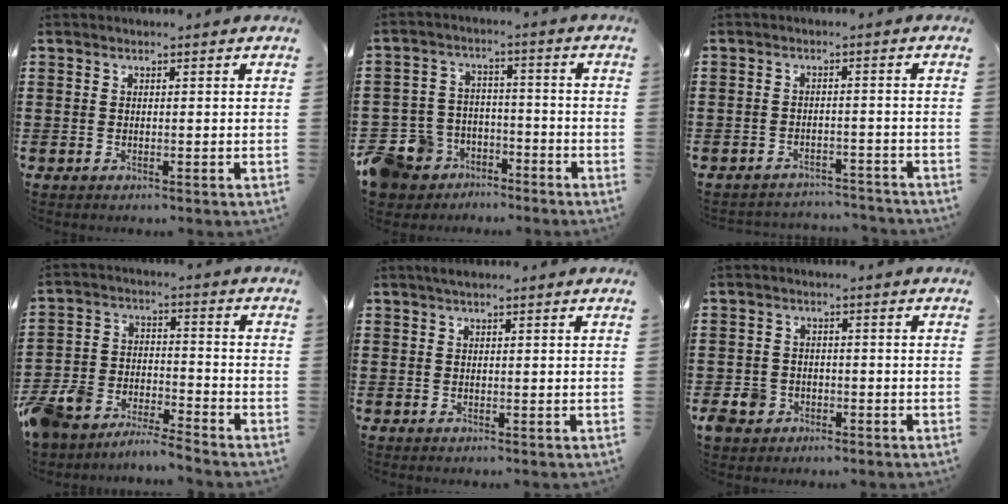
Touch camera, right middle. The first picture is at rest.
{"total": 8.7, "force": [-6.9, 5.2, 1.3], "torque": [-0.066, 0.024, -0.138]}
{"total": 2.9, "force": [-2.9, 0.4, -0.3], "torque": [-0.002, 0.002, -0.065]}
{"total": 7.6, "force": [-7.5, 0.9, 0.7], "torque": [-0.038, 0.010, -0.157]}
{"total": 0.6, "force": [0.3, 0.0, 0.6], "torque": [-0.010, 0.003, 0.005]}
{"total": 3.3, "force": [-1.9, 2.6, 0.9], "torque": [-0.029, 0.000, -0.041]}